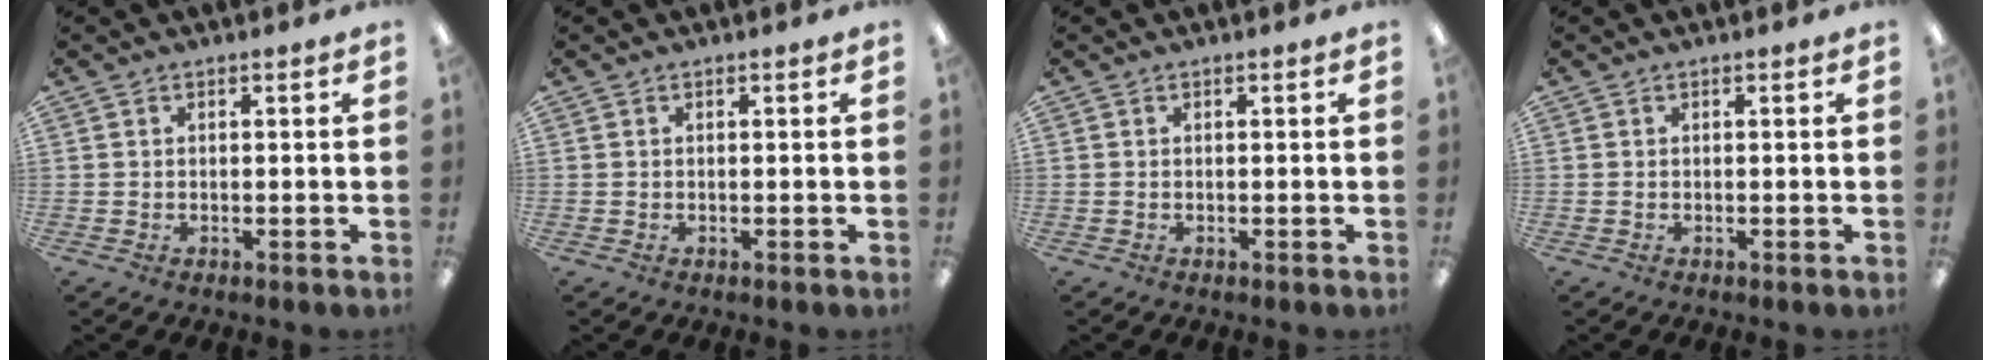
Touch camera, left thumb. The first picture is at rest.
{"total": 0.0}
{"total": 0.0}
{"total": 0.0}